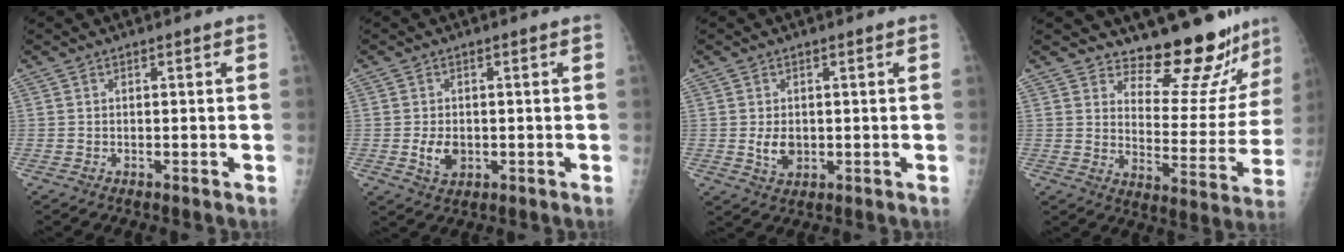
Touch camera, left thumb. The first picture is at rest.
{"total": 4.0, "force": [-0.5, 2.8, 2.8], "torque": [-0.044, -0.003, -0.003]}
{"total": 3.7, "force": [-0.1, 2.7, 2.6], "torque": [-0.036, -0.006, 0.007]}
{"total": 16.2, "force": [15.3, 3.7, 4.2], "torque": [-0.007, -0.158, 0.194]}